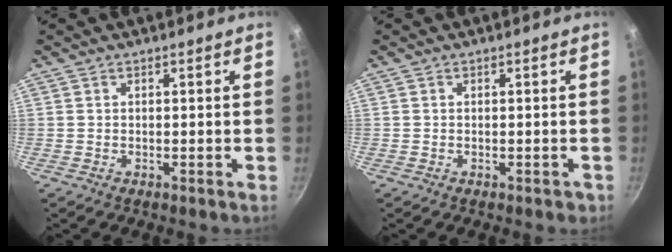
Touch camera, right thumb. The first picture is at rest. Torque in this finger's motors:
{"motor_torque": [0.08, 0.48, -0.15, 0.08, -0.01]}